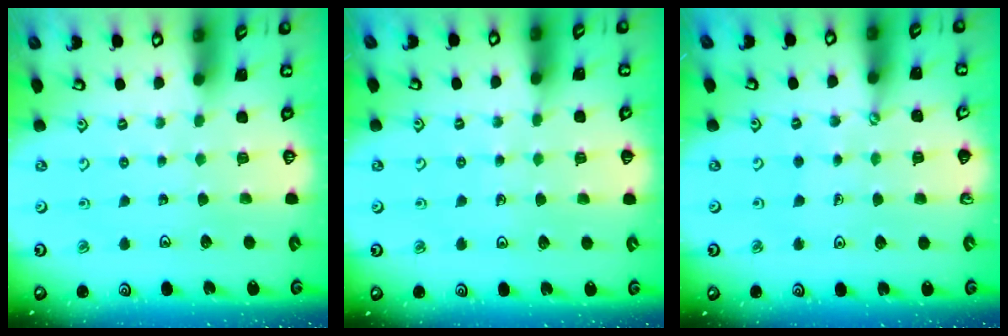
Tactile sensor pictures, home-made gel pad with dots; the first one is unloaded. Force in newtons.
{"total": 3.5, "press": 3.5, "slide": 0.4}
{"total": 1.1, "press": 1.1, "slide": 0.1}